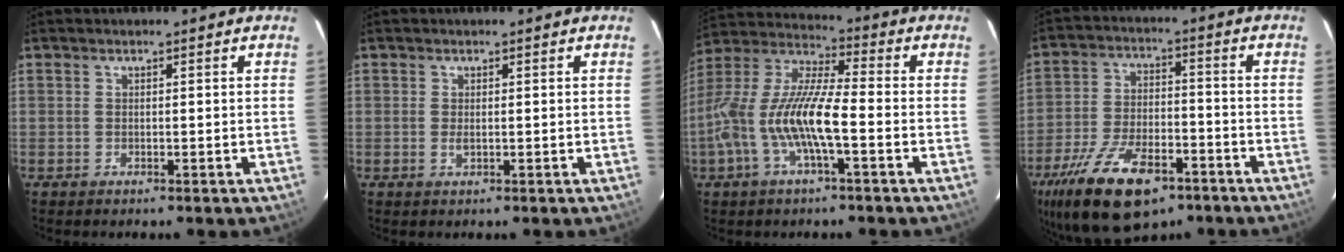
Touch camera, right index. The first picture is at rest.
{"total": 1.2, "force": [-0.2, 0.4, 1.1], "torque": [-0.023, -0.001, -0.003]}
{"total": 15.7, "force": [-4.4, 3.4, 14.7], "torque": [-0.293, -0.005, -0.089]}
{"total": 20.1, "force": [-12.6, 9.1, 12.8], "torque": [-0.268, -0.028, -0.208]}